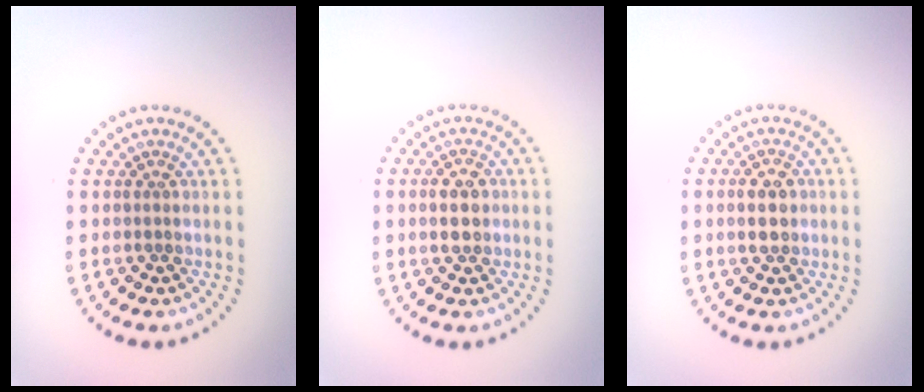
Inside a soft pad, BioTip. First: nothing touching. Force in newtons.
{"total": 2.6, "press": 2.6, "slide": 0.1}
{"total": 2.7, "press": 2.7, "slide": 0.2}